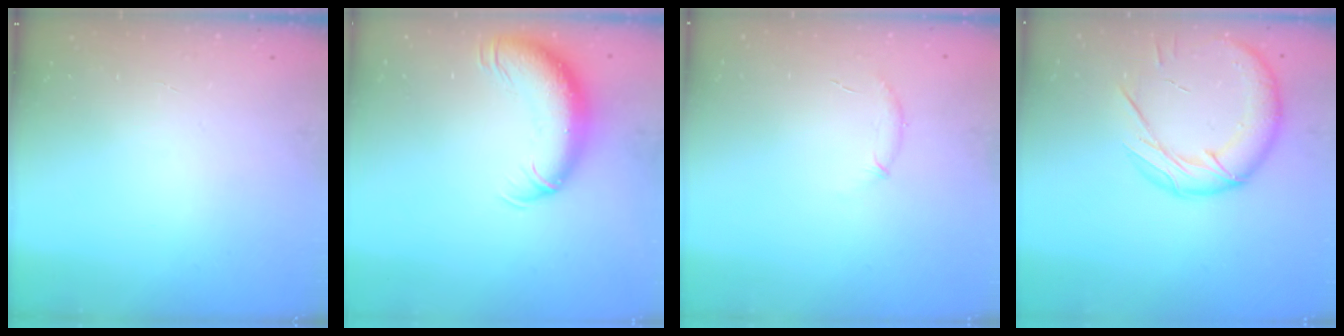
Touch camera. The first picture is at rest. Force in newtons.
{"total": 13.5, "press": 13.1, "slide": 3.5}
{"total": 6.1, "press": 5.9, "slide": 1.4}
{"total": 18.4, "press": 18.2, "slide": 2.8}